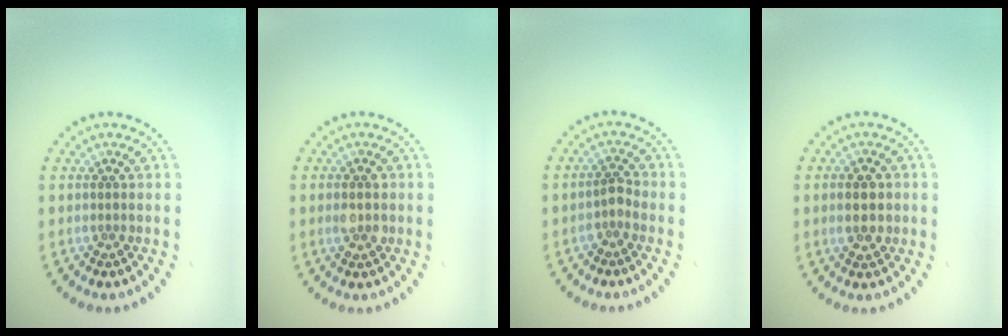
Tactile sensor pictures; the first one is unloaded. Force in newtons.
{"total": 2.4, "press": 2.4, "slide": 0.1}
{"total": 1.3, "press": 1.0, "slide": 0.8}
{"total": 3.4, "press": 3.4, "slide": 0.1}